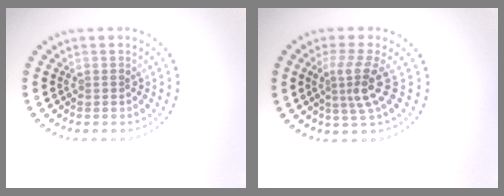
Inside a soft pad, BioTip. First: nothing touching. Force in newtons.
{"total": 3.2, "press": 2.2, "slide": 2.4}